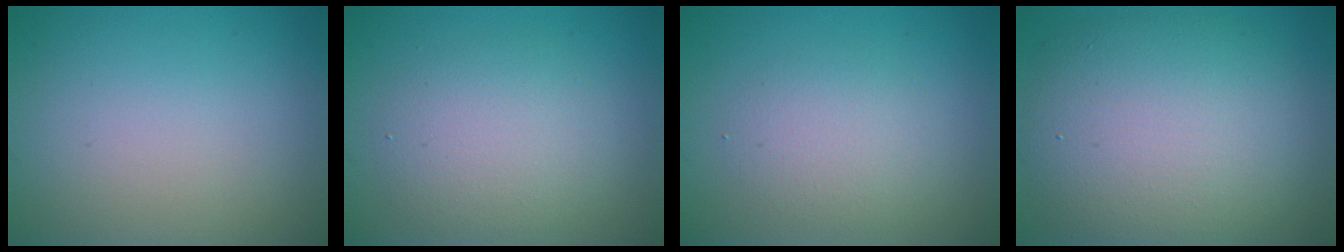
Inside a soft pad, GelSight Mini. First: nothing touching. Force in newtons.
{"total": 4.1, "press": 4.1, "slide": 0.2}
{"total": 2.6, "press": 2.6, "slide": 0.1}
{"total": 10.0, "press": 10.0, "slide": 0.4}